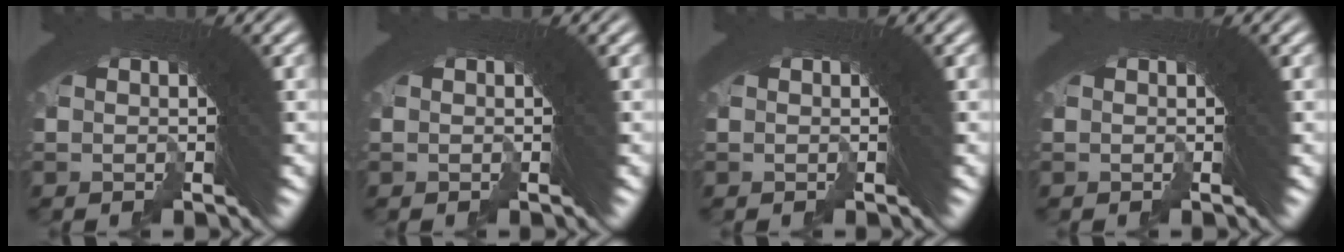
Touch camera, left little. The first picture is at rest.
{"total": 0.0}
{"total": 0.0}
{"total": 0.0}